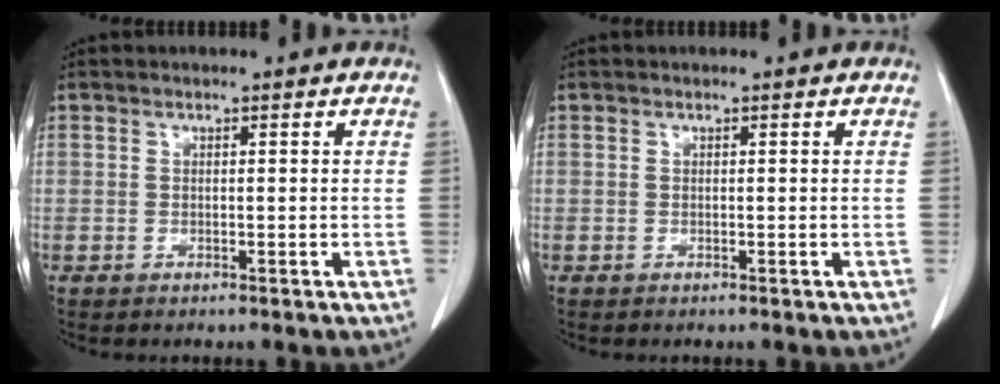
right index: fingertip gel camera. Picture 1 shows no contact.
{"total": 0.0}